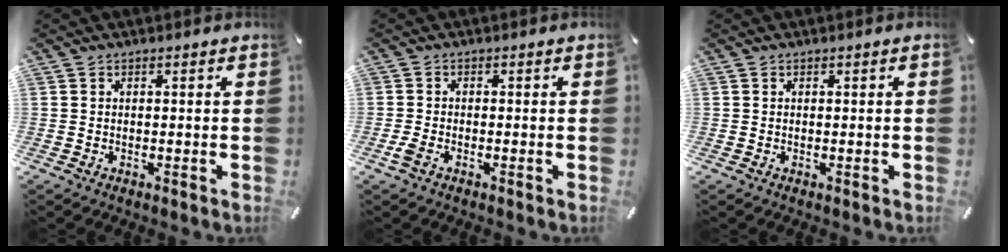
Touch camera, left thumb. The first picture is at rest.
{"total": 2.0, "force": [-1.1, 0.9, 1.4], "torque": [-0.038, -0.002, -0.024]}
{"total": 0.0}